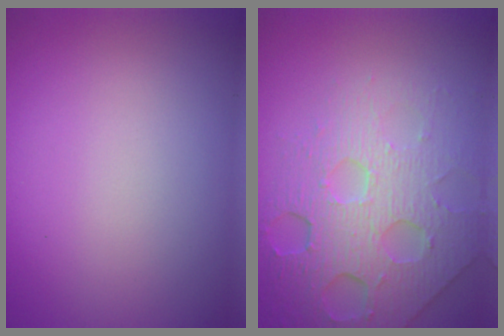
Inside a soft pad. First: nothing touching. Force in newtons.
{"total": 8.3, "press": 5.4, "slide": 6.2}